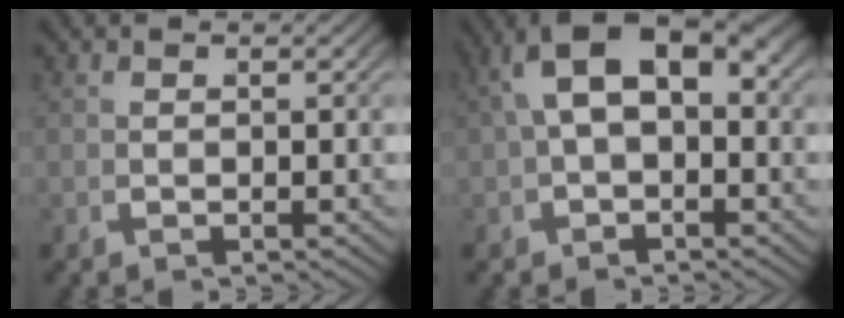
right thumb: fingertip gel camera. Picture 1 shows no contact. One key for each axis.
{"total": 6.6, "fx": 1.1, "fy": 3.8, "fz": 5.3, "tx": -0.102, "ty": 0.002, "tz": 0.022}